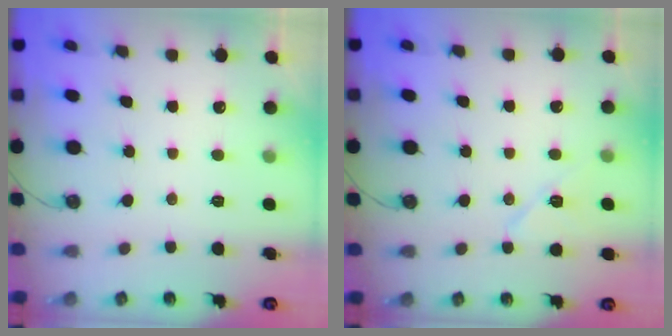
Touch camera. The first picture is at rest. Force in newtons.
{"total": 7.8, "press": 7.8, "slide": 0.7}